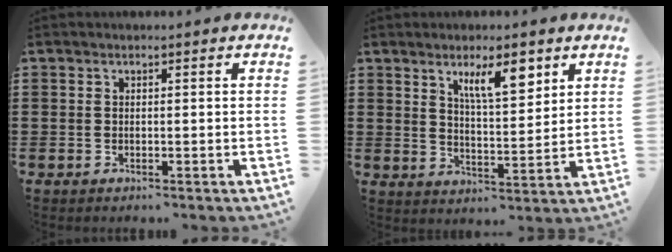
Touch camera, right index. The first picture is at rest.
{"total": 7.4, "force": [4.3, 2.3, 5.6], "torque": [-0.096, -0.003, 0.068]}